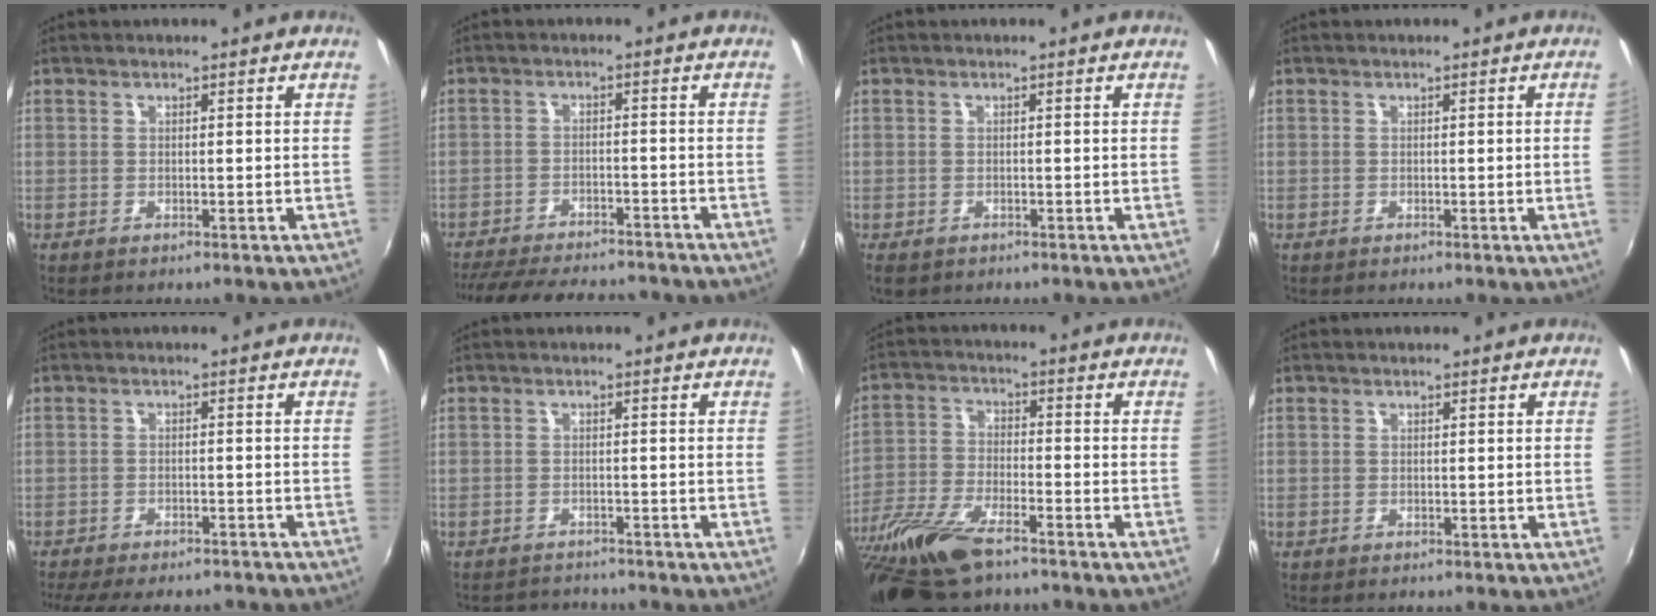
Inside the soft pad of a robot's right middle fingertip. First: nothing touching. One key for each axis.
{"total": 17.6, "fx": -15.3, "fy": 4.4, "fz": 7.5, "tx": -0.156, "ty": -0.014, "tz": -0.217}
{"total": 2.5, "fx": -1.5, "fy": 1.5, "fz": 1.2, "tx": -0.026, "ty": -0.011, "tz": -0.023}
{"total": 1.0, "fx": 0.0, "fy": -0.6, "fz": 0.8, "tx": -0.005, "ty": -0.006, "tz": 0.001}
{"total": 13.9, "fx": -11.9, "fy": 3.7, "fz": 6.2, "tx": -0.131, "ty": -0.023, "tz": -0.164}
{"total": 3.9, "fx": -3.8, "fy": 0.8, "fz": 0.1, "tx": -0.015, "ty": 0.006, "tz": -0.063}
{"total": 16.0, "fx": -11.9, "fy": 4.6, "fz": 9.8, "tx": -0.218, "ty": -0.037, "tz": -0.231}
{"total": 0.0}